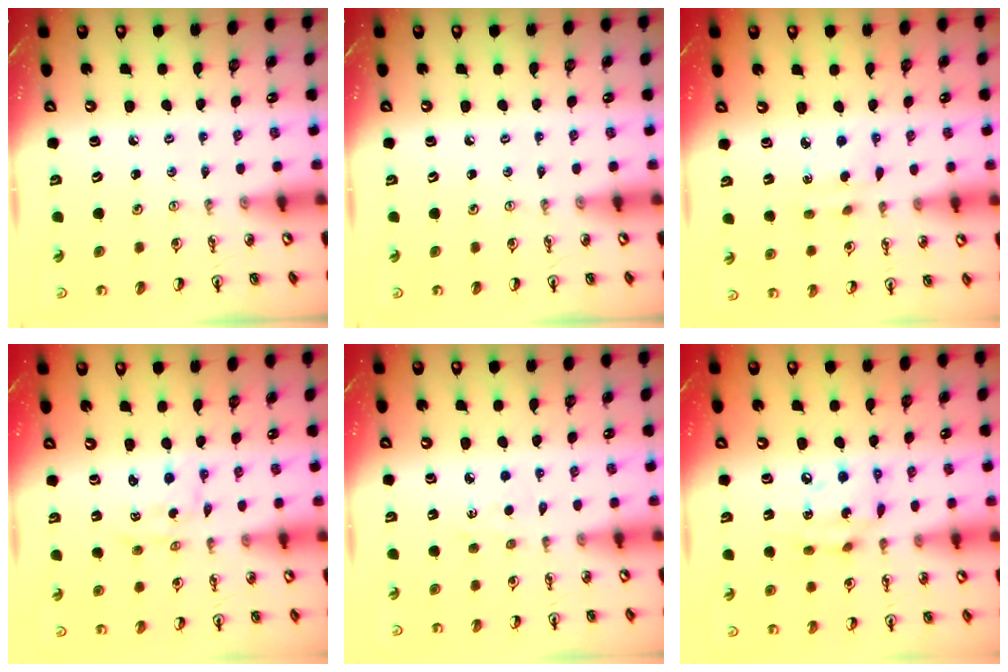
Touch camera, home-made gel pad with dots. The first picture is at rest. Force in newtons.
{"total": 0.0}
{"total": 2.4, "press": 2.2, "slide": 0.8}
{"total": 1.7, "press": 1.4, "slide": 0.9}
{"total": 3.3, "press": 3.3, "slide": 0.4}
{"total": 8.5, "press": 8.4, "slide": 0.6}